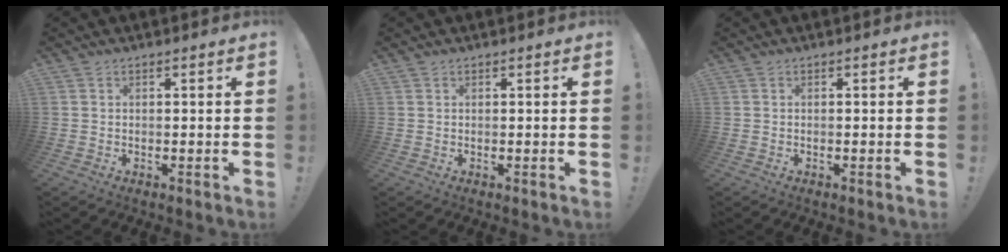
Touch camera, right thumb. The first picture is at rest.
{"total": 0.0}
{"total": 0.0}